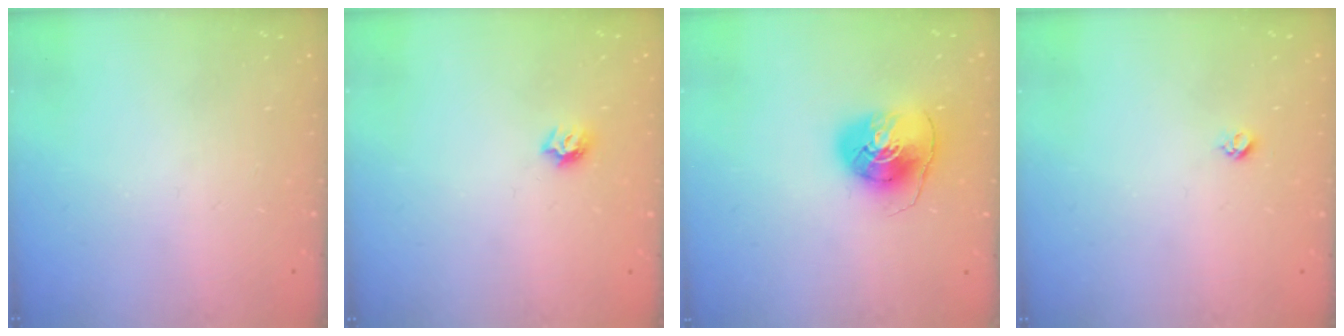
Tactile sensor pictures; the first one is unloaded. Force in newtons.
{"total": 5.7, "press": 5.6, "slide": 0.8}
{"total": 8.1, "press": 8.0, "slide": 1.2}
{"total": 3.3, "press": 3.3, "slide": 0.5}